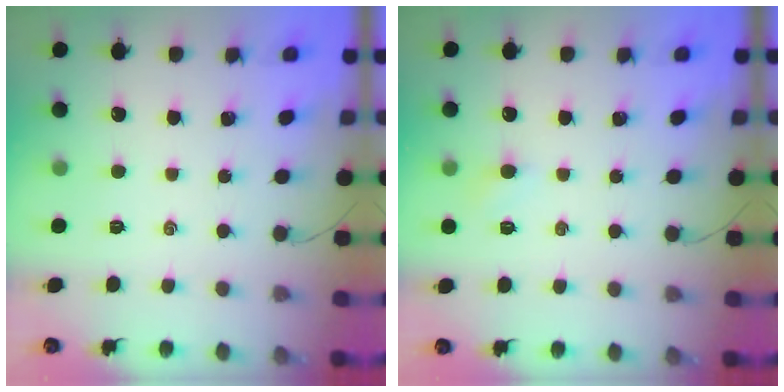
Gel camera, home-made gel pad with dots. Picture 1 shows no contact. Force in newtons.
{"total": 2.7, "press": 2.6, "slide": 0.9}